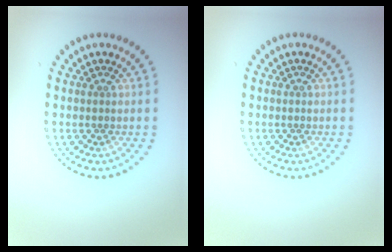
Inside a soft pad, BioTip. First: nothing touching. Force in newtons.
{"total": 0.0}